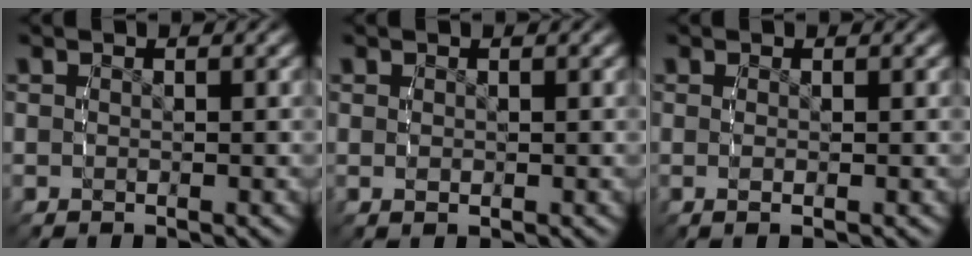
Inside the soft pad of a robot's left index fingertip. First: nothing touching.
{"total": 0.6, "force": [0.0, 0.1, 0.6], "torque": [-0.018, -0.009, 0.010]}
{"total": 1.1, "force": [-0.1, -0.5, 0.9], "torque": [-0.022, -0.006, 0.004]}